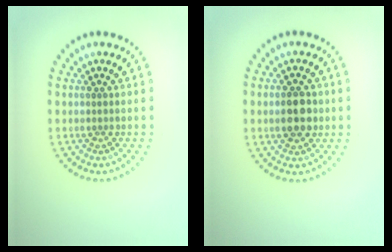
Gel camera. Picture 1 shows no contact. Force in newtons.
{"total": 3.6, "press": 3.6, "slide": 0.1}